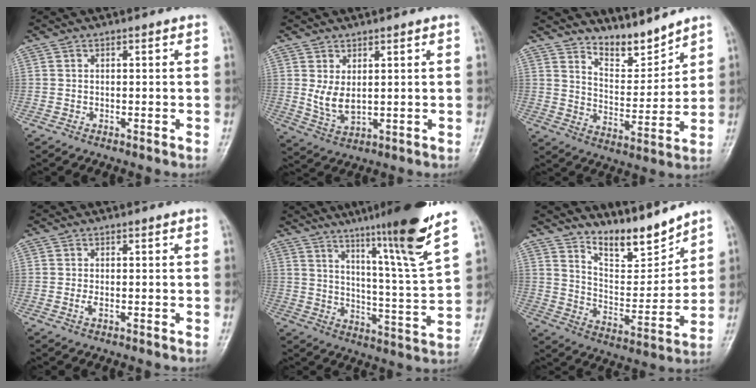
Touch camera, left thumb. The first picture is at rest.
{"total": 5.0, "force": [1.2, 2.4, 4.2], "torque": [-0.076, -0.015, 0.035]}
{"total": 7.4, "force": [6.9, 1.9, 1.7], "torque": [-0.008, -0.067, 0.133]}
{"total": 1.2, "force": [-0.1, 0.3, 1.1], "torque": [-0.025, 0.001, 0.003]}
{"total": 18.7, "force": [12.8, -0.4, 13.6], "torque": [-0.193, -0.075, 0.190]}
{"total": 10.6, "force": [9.5, 2.6, 3.8], "torque": [-0.038, -0.080, 0.178]}